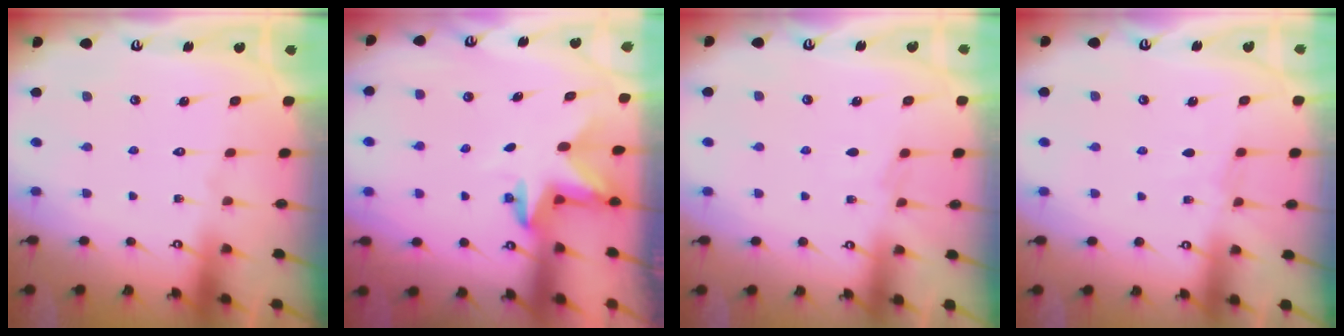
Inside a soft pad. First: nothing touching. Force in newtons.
{"total": 2.9, "press": 2.9, "slide": 0.1}
{"total": 2.8, "press": 2.8, "slide": 0.5}
{"total": 3.8, "press": 3.8, "slide": 0.4}